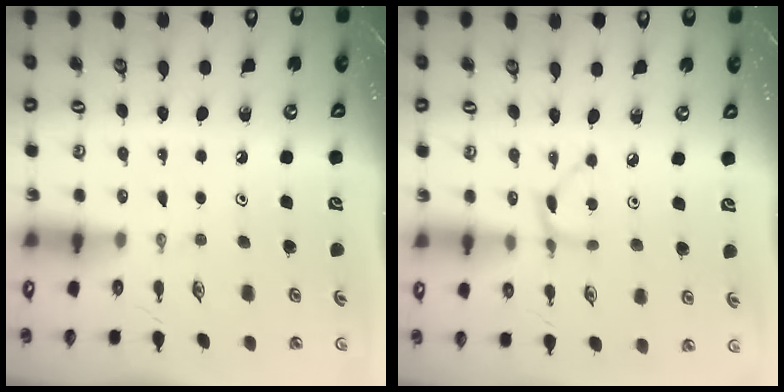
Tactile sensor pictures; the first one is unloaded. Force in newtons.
{"total": 3.4, "press": 3.4, "slide": 0.3}